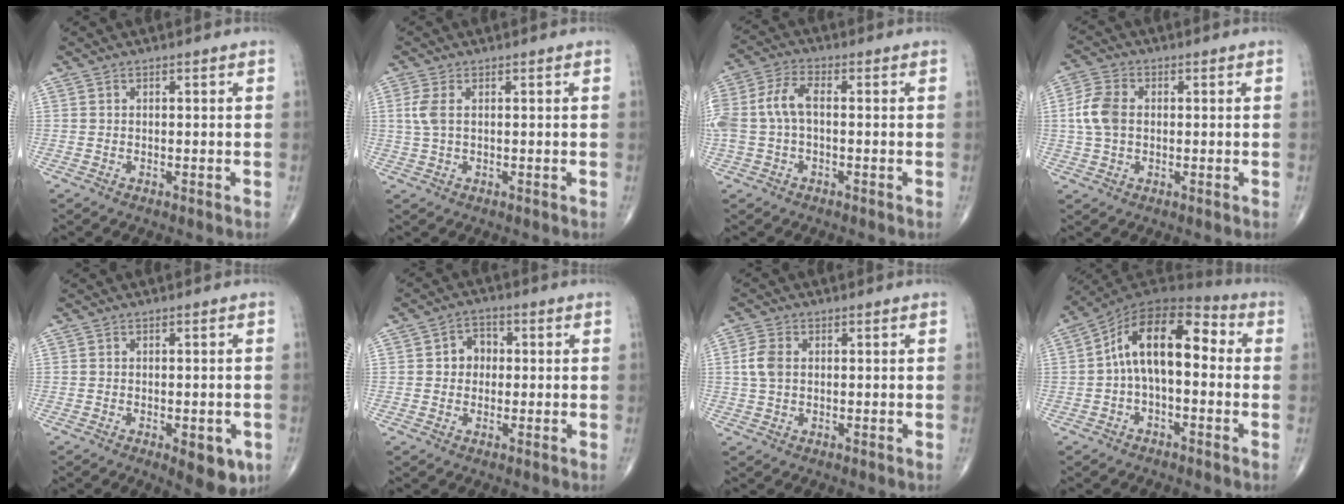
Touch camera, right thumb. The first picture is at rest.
{"total": 3.1, "force": [0.6, 1.4, 2.7], "torque": [-0.077, 0.007, 0.017]}
{"total": 9.3, "force": [-0.1, 5.1, 7.7], "torque": [-0.188, 0.030, -0.001]}
{"total": 6.6, "force": [0.3, 4.5, 4.8], "torque": [-0.104, 0.012, 0.003]}
{"total": 6.4, "force": [-2.4, 2.6, 5.3], "torque": [-0.049, -0.001, -0.022]}
{"total": 4.5, "force": [0.3, 3.8, 2.3], "torque": [-0.010, 0.013, -0.003]}
{"total": 4.1, "force": [0.5, 2.8, 3.0], "torque": [-0.070, 0.006, 0.007]}
{"total": 14.3, "force": [0.6, 7.6, 12.1], "torque": [-0.180, 0.050, -0.005]}